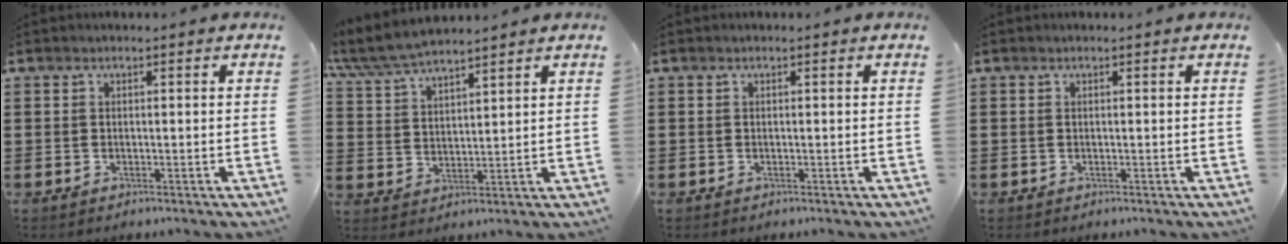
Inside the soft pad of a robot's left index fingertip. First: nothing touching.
{"total": 6.2, "force": [5.8, 0.9, 2.0], "torque": [-0.060, -0.022, 0.106]}
{"total": 0.0}
{"total": 0.0}